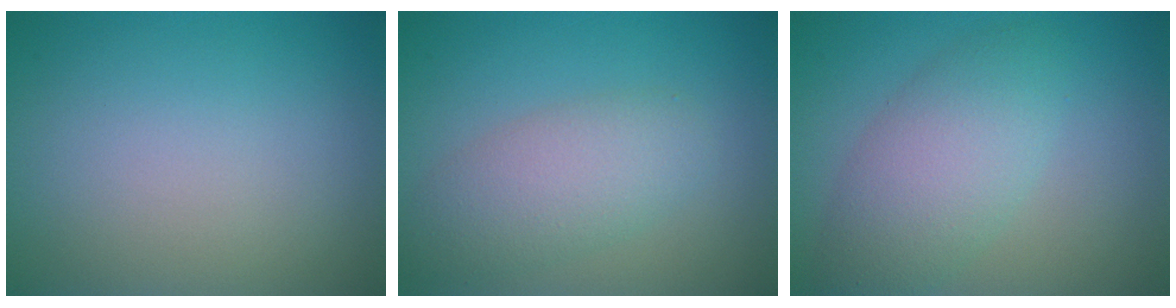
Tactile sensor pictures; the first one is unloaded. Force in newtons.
{"total": 4.1, "press": 4.1, "slide": 0.3}
{"total": 5.2, "press": 5.2, "slide": 0.2}